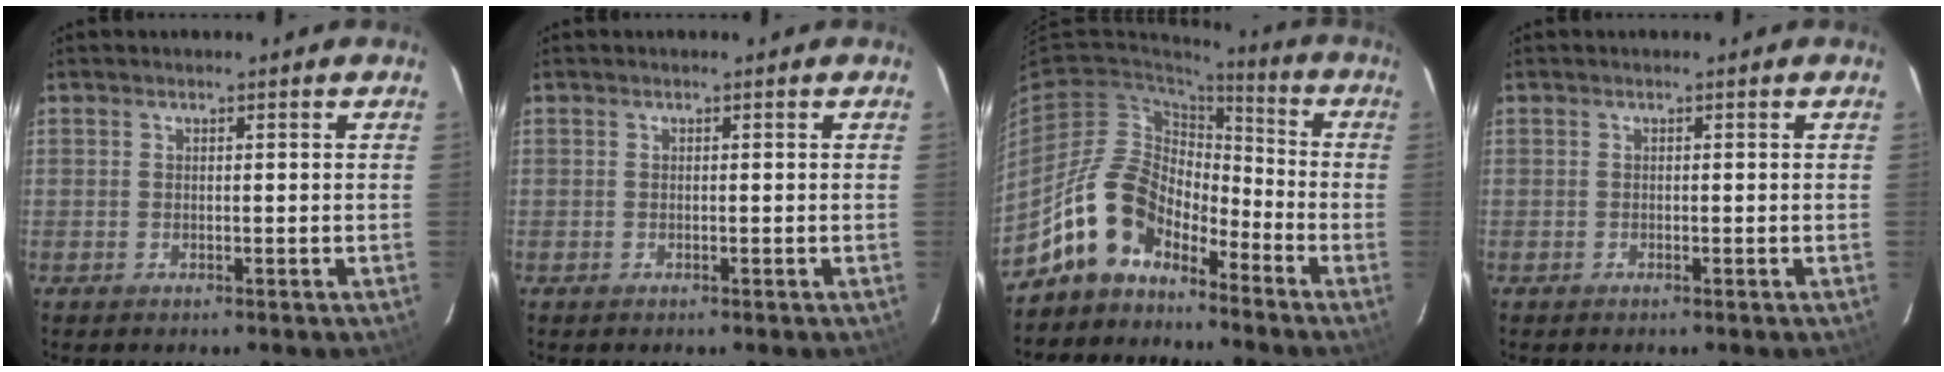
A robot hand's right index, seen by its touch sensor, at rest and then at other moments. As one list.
[{"total": 0.0}, {"total": 13.0, "force": [-9.4, 7.2, 5.3], "torque": [-0.106, 0.026, -0.174]}, {"total": 0.0}]